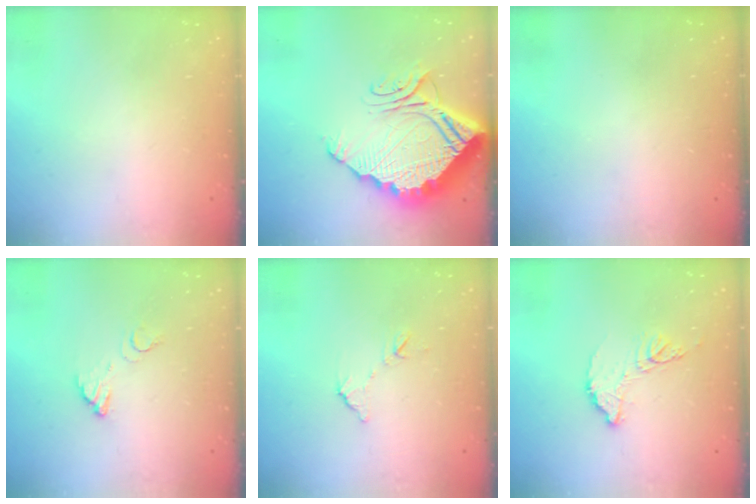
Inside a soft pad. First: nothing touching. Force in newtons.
{"total": 18.1, "press": 18.0, "slide": 1.5}
{"total": 3.3, "press": 3.0, "slide": 1.3}
{"total": 3.5, "press": 3.4, "slide": 0.2}
{"total": 7.0, "press": 6.9, "slide": 0.3}
{"total": 8.9, "press": 8.9, "slide": 0.6}